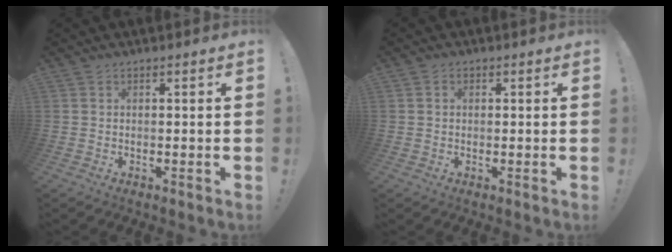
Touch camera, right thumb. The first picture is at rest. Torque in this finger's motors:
{"motor_torque": [-0.35, 0.12, -0.07, 0.03, -0.05]}